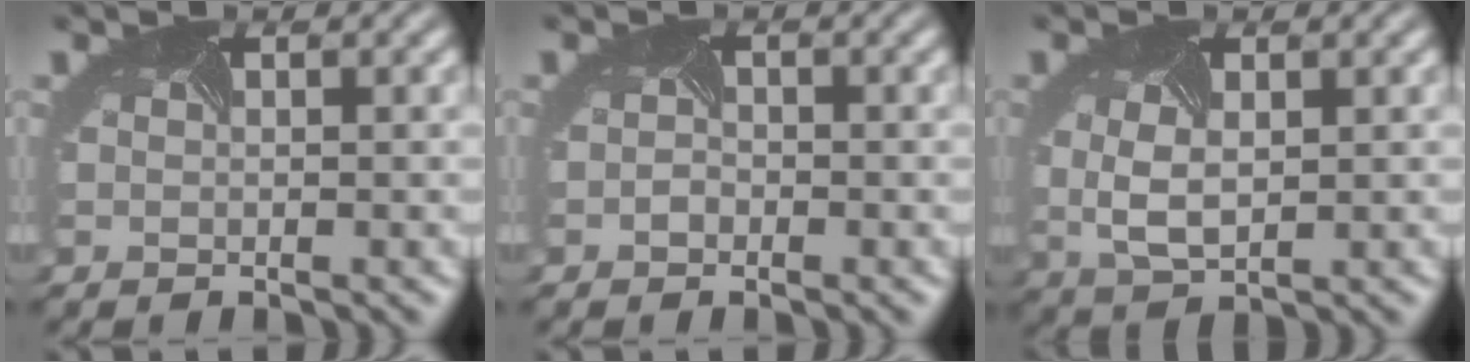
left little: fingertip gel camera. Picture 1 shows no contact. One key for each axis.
{"total": 0.7, "fx": -0.6, "fy": 0.4, "fz": 0.1, "tx": -0.005, "ty": -0.005, "tz": -0.012}
{"total": 3.2, "fx": 0.1, "fy": 1.8, "fz": 2.7, "tx": -0.068, "ty": -0.006, "tz": 0.009}